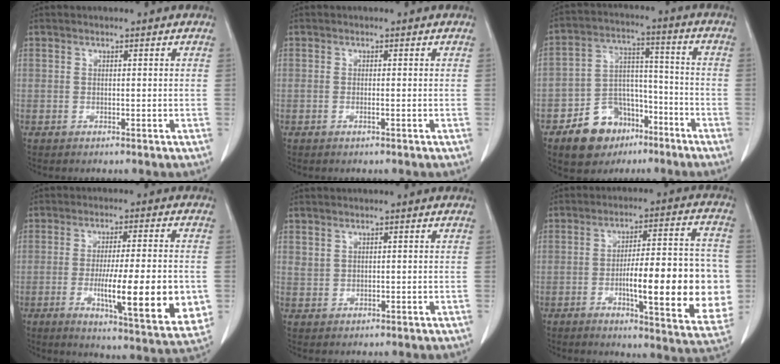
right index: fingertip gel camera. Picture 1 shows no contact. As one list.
[{"total": 0.7, "force": [-0.3, 0.0, 0.6], "torque": [-0.013, 0.000, -0.004]}, {"total": 11.5, "force": [-6.7, 8.0, 4.7], "torque": [-0.079, 0.030, -0.104]}, {"total": 17.0, "force": [-3.1, 1.9, 16.6], "torque": [-0.213, -0.024, -0.037]}, {"total": 1.2, "force": [0.8, 0.8, 0.3], "torque": [-0.001, 0.002, 0.018]}, {"total": 19.1, "force": [-3.2, 3.7, 18.5], "torque": [-0.215, 0.016, -0.035]}]